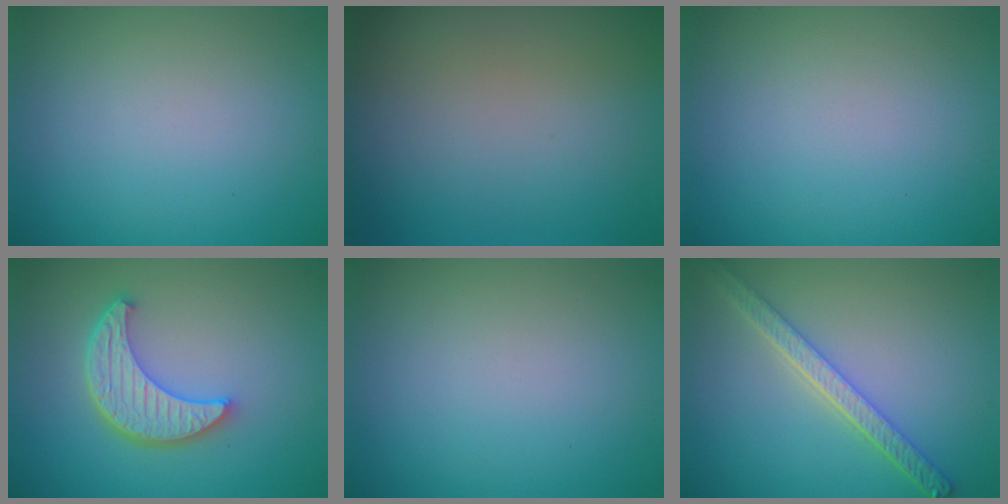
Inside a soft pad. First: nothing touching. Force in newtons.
{"total": 0.0}
{"total": 0.0}
{"total": 5.6, "press": 4.3, "slide": 3.6}
{"total": 0.0}
{"total": 4.4, "press": 3.4, "slide": 2.7}